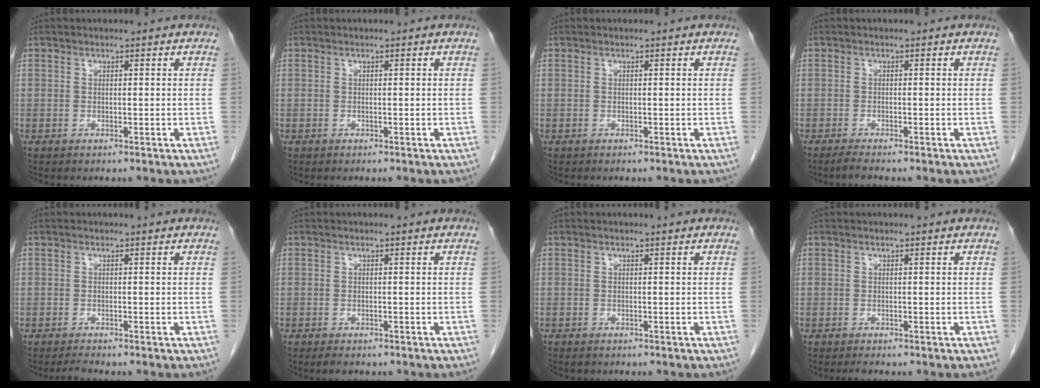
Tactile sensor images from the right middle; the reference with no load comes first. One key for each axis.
{"total": 0.0}
{"total": 0.0}
{"total": 1.6, "fx": -1.4, "fy": -0.2, "fz": 0.8, "tx": -0.025, "ty": -0.006, "tz": -0.028}
{"total": 0.9, "fx": -0.9, "fy": -0.1, "fz": 0.1, "tx": -0.006, "ty": -0.006, "tz": -0.015}
{"total": 2.1, "fx": -1.6, "fy": 0.8, "fz": 1.0, "tx": -0.018, "ty": -0.004, "tz": -0.019}
{"total": 0.7, "fx": -0.6, "fy": 0.2, "fz": 0.2, "tx": -0.008, "ty": 0.000, "tz": -0.011}
{"total": 0.7, "fx": -0.7, "fy": 0.1, "fz": 0.3, "tx": -0.009, "ty": -0.003, "tz": -0.009}